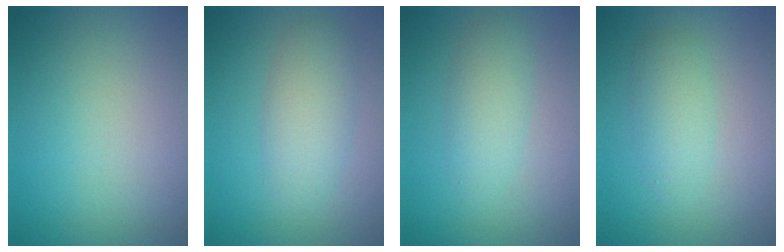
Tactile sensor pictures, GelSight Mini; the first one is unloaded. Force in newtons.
{"total": 2.2, "press": 2.2, "slide": 0.2}
{"total": 2.6, "press": 2.6, "slide": 0.1}
{"total": 2.4, "press": 2.4, "slide": 0.1}